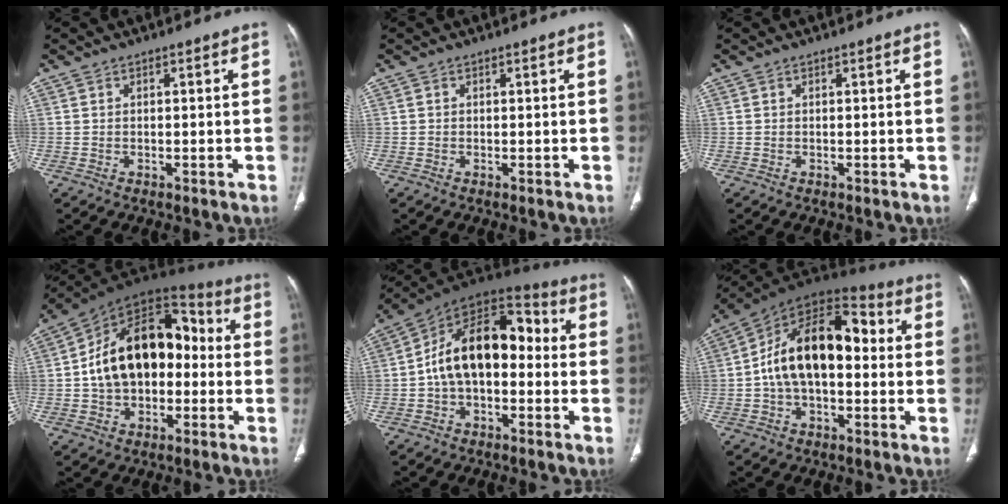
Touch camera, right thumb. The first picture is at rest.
{"total": 0.0}
{"total": 0.0}
{"total": 20.2, "force": [-0.5, 13.3, 15.3], "torque": [-0.219, 0.051, -0.016]}
{"total": 17.2, "force": [-0.8, 10.5, 13.6], "torque": [-0.194, 0.055, -0.027]}
{"total": 18.3, "force": [0.3, 10.7, 14.9], "torque": [-0.230, 0.049, -0.006]}